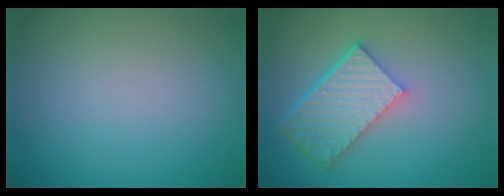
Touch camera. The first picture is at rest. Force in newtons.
{"total": 6.7, "press": 4.7, "slide": 4.8}